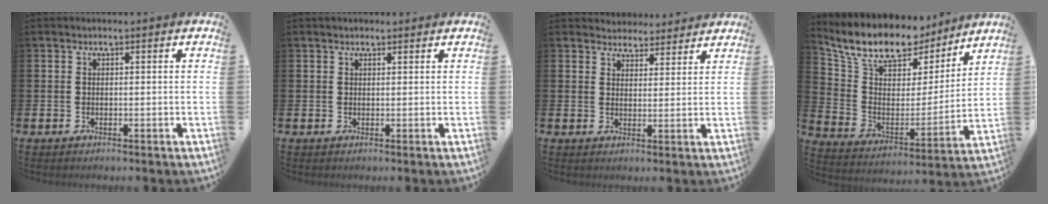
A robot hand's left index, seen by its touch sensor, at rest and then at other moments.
{"total": 1.1, "force": [1.0, 0.3, 0.3], "torque": [-0.003, 0.003, 0.018]}
{"total": 4.0, "force": [3.8, 1.1, -0.3], "torque": [0.004, -0.024, 0.068]}
{"total": 12.7, "force": [10.8, 5.3, 4.0], "torque": [-0.123, -0.065, 0.194]}